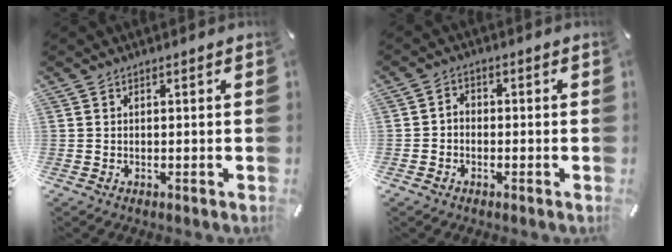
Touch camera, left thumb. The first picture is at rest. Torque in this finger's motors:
{"motor_torque": [0.03, -0.16, -0.08, 0.01, -0.02]}